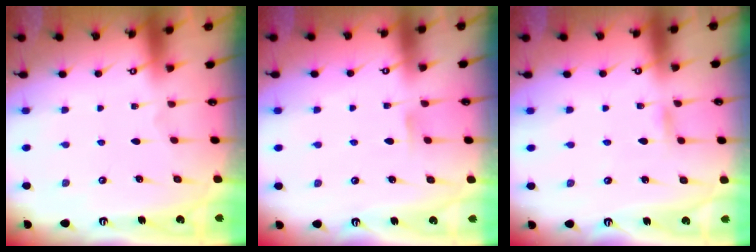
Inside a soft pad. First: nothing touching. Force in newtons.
{"total": 3.9, "press": 3.8, "slide": 0.4}
{"total": 2.7, "press": 2.7, "slide": 0.2}